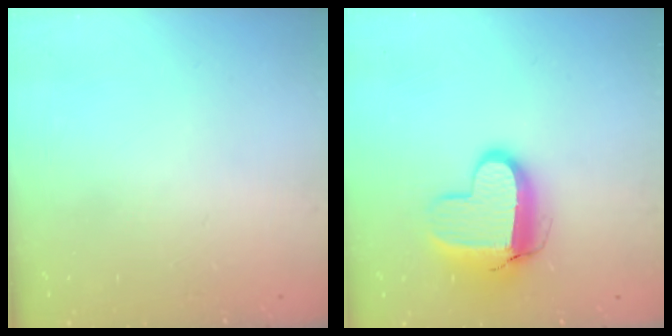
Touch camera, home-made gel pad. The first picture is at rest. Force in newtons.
{"total": 11.6, "press": 11.6, "slide": 0.6}